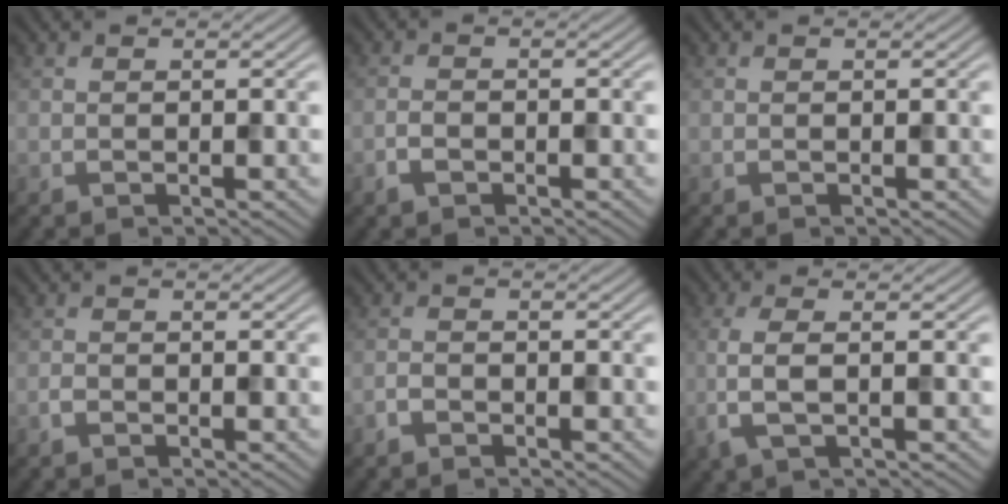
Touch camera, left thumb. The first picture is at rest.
{"total": 1.7, "force": [-1.1, 0.9, 1.0], "torque": [-0.020, 0.001, -0.023]}
{"total": 0.0}
{"total": 1.0, "force": [-0.8, 0.4, 0.4], "torque": [-0.008, 0.001, -0.017]}
{"total": 1.5, "force": [-1.2, 0.7, 0.6], "torque": [-0.012, 0.001, -0.029]}
{"total": 3.9, "force": [-0.6, 1.1, 3.7], "torque": [-0.091, 0.000, -0.018]}